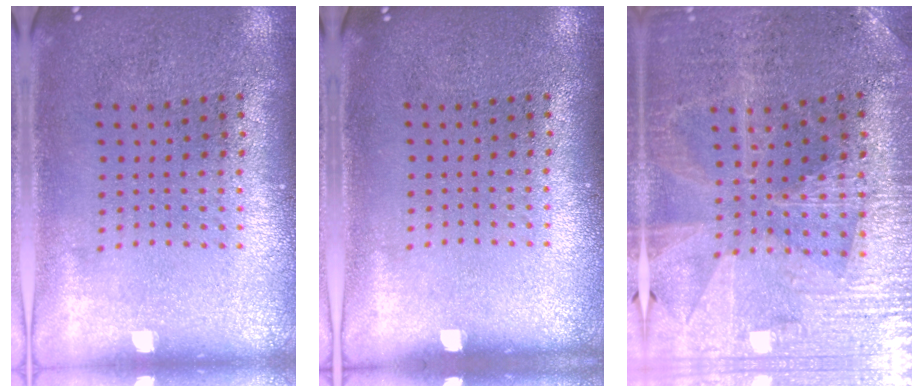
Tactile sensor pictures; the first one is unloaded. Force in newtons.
{"total": 0.0}
{"total": 2.3, "press": 2.3, "slide": 0.5}